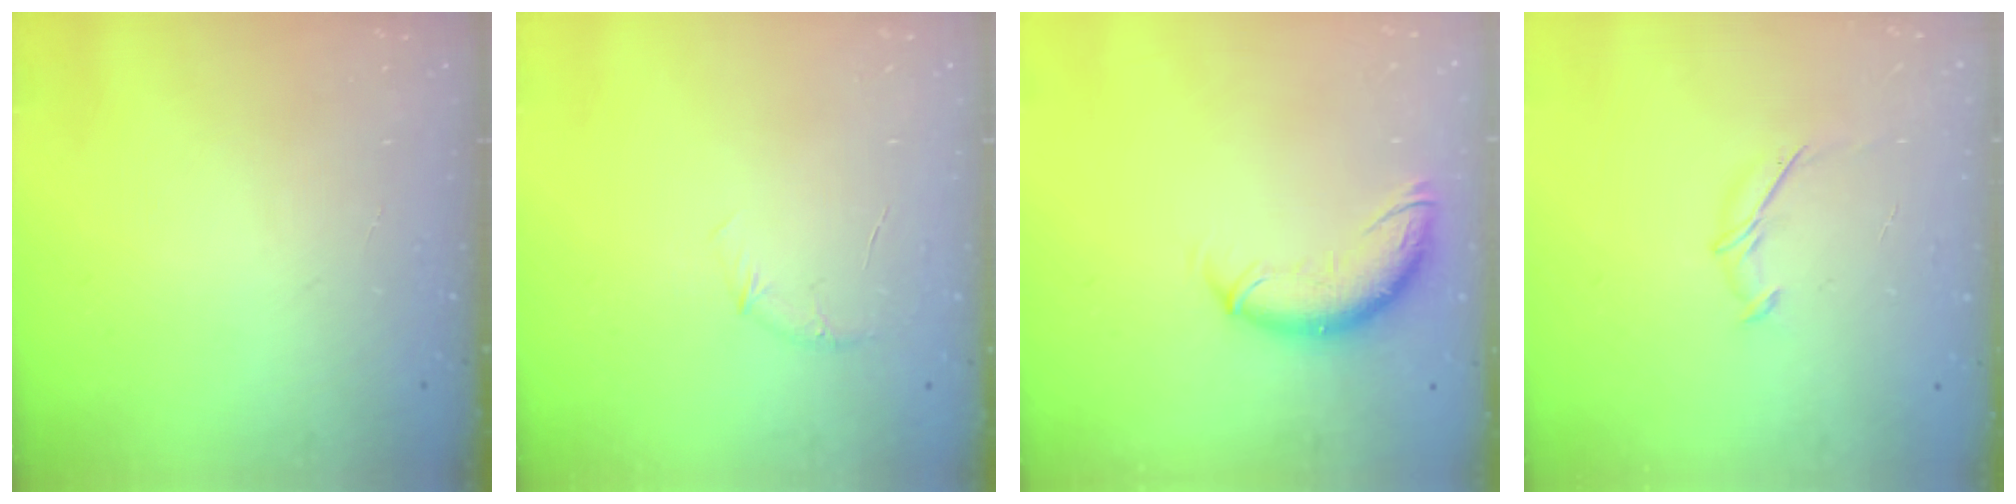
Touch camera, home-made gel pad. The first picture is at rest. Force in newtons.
{"total": 5.2, "press": 5.0, "slide": 1.5}
{"total": 10.3, "press": 10.3, "slide": 1.2}
{"total": 5.4, "press": 5.4, "slide": 1.0}